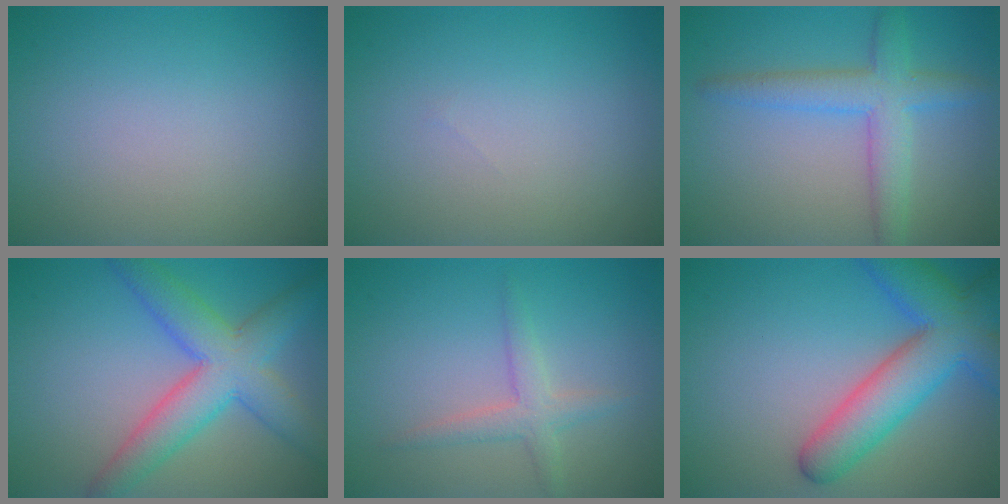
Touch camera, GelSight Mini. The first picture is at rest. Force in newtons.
{"total": 0.0}
{"total": 4.4, "press": 4.4, "slide": 0.2}
{"total": 6.8, "press": 6.8, "slide": 0.4}
{"total": 2.3, "press": 2.3, "slide": 0.1}
{"total": 7.9, "press": 7.9, "slide": 0.4}